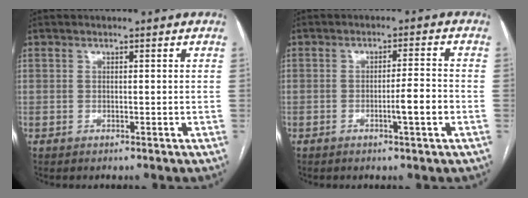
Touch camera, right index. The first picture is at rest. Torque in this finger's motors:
{"motor_torque": [1.36, -0.19, 0.44, 0.09]}